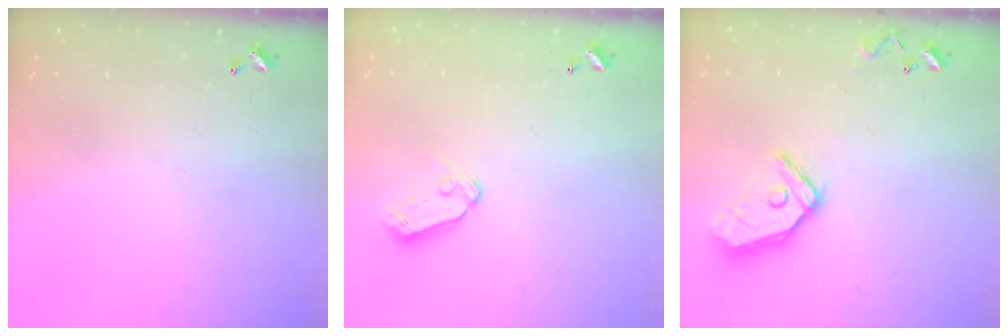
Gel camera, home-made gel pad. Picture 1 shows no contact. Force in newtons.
{"total": 6.2, "press": 6.2, "slide": 0.6}
{"total": 12.2, "press": 12.2, "slide": 1.1}